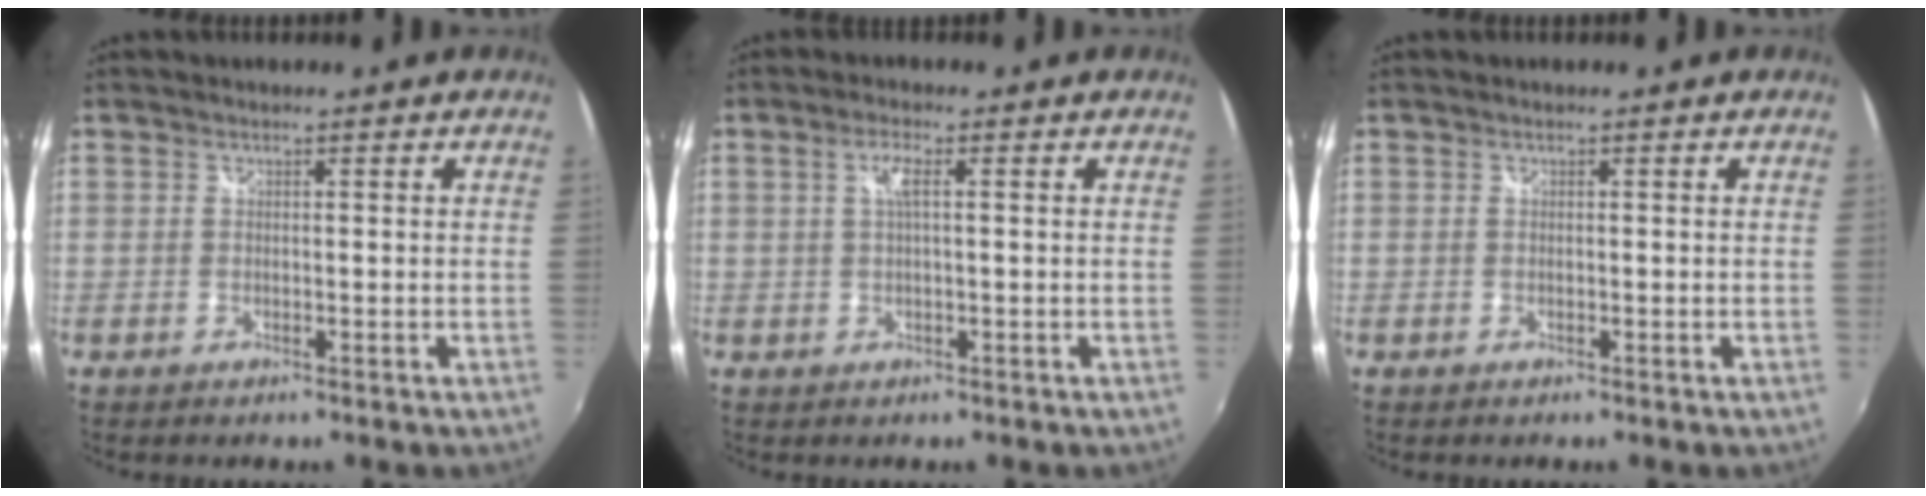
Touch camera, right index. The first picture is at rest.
{"total": 2.6, "force": [0.5, 0.2, 2.6], "torque": [-0.051, 0.004, 0.008]}
{"total": 0.0}